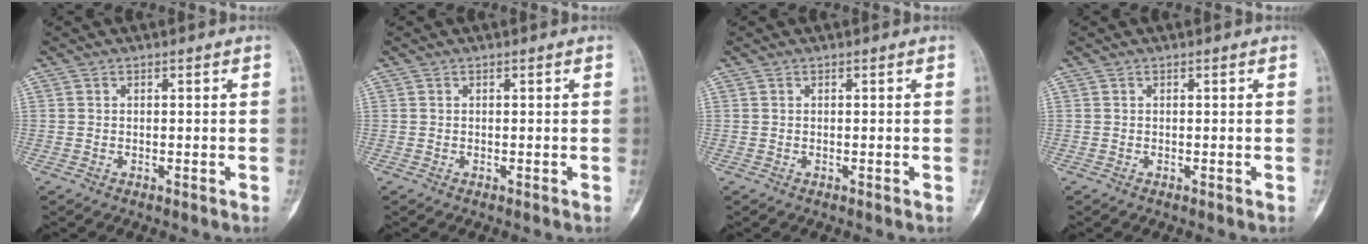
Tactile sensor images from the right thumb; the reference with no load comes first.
{"total": 0.0}
{"total": 0.0}
{"total": 0.0}